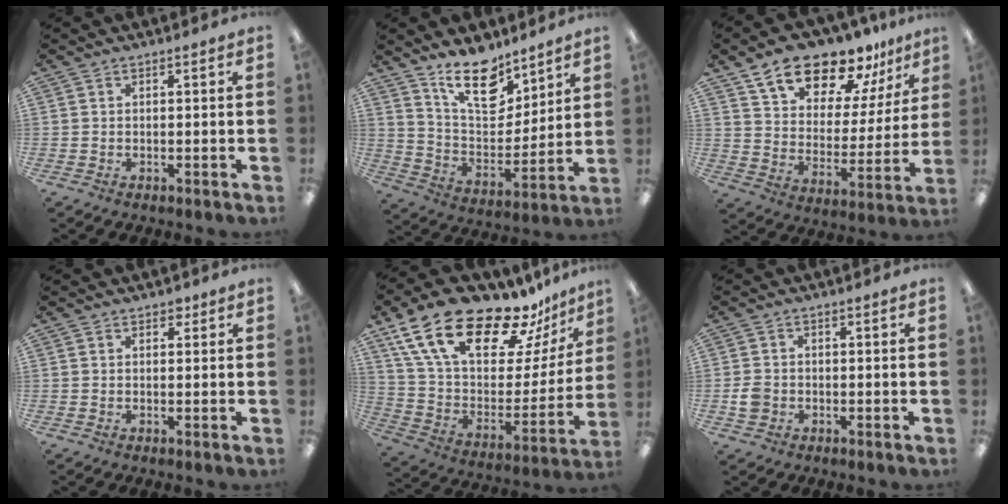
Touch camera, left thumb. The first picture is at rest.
{"total": 16.4, "force": [11.9, 7.8, 8.0], "torque": [-0.129, -0.072, 0.214]}
{"total": 18.8, "force": [15.2, 7.9, 7.8], "torque": [-0.135, -0.107, 0.266]}
{"total": 1.6, "force": [1.0, 1.1, 0.6], "torque": [-0.004, 0.000, 0.016]}
{"total": 24.8, "force": [18.6, 9.7, 13.2], "torque": [-0.237, -0.118, 0.332]}
{"total": 3.3, "force": [-0.8, 2.8, 1.5], "torque": [-0.024, 0.008, -0.013]}